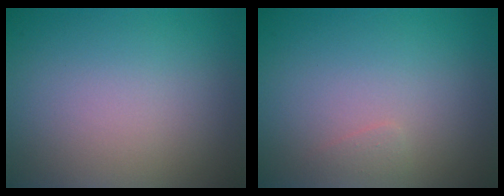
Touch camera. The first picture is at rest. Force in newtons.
{"total": 0.6, "press": 0.6, "slide": 0.1}